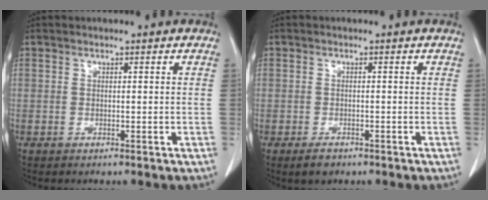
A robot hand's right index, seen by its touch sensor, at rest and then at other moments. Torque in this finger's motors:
{"motor_torque": [-1.49, -0.14, -0.59, -0.21]}